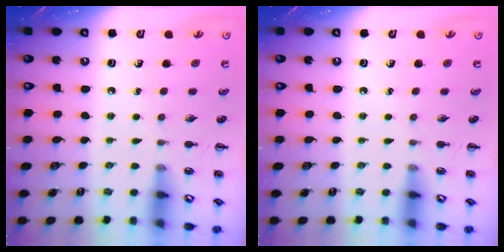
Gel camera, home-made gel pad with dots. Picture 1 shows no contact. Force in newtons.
{"total": 0.0}